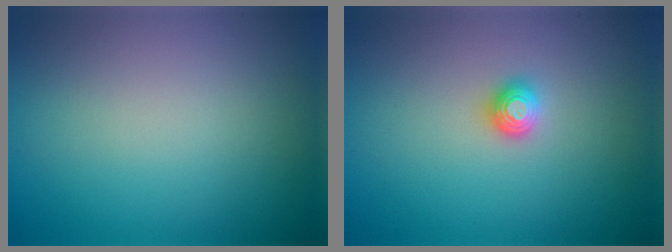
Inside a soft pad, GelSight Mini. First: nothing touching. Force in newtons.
{"total": 1.3, "press": 1.2, "slide": 0.4}